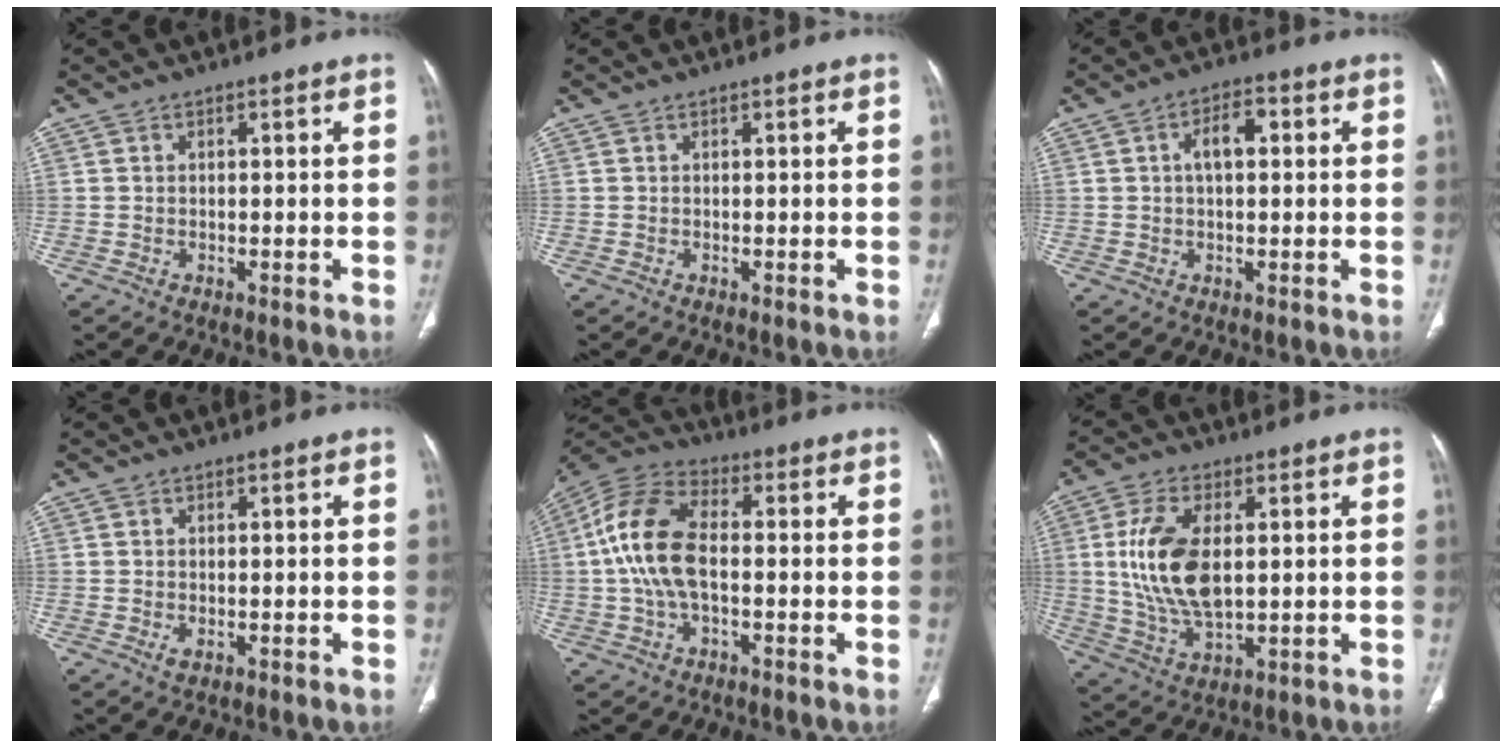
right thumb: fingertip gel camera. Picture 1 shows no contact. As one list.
[{"total": 0.0}, {"total": 5.0, "force": [0.9, 2.6, 4.2], "torque": [-0.071, 0.016, 0.011]}, {"total": 1.1, "force": [-0.2, 0.7, 0.8], "torque": [-0.016, -0.003, 0.001]}, {"total": 13.0, "force": [-0.3, 7.2, 10.8], "torque": [-0.224, 0.033, -0.011]}, {"total": 13.8, "force": [1.8, 7.1, 11.7], "torque": [-0.236, -0.011, 0.041]}]